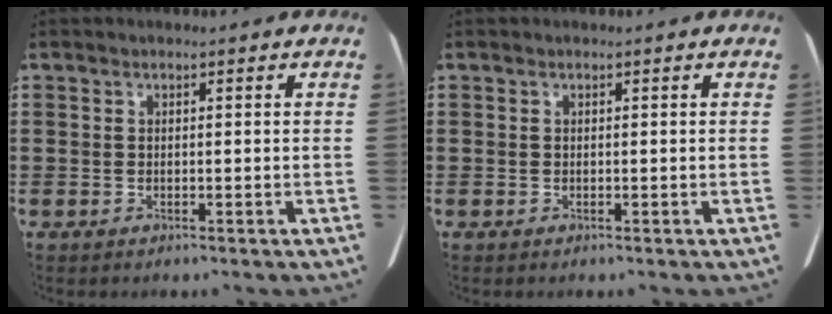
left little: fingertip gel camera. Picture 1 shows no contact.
{"total": 0.0}